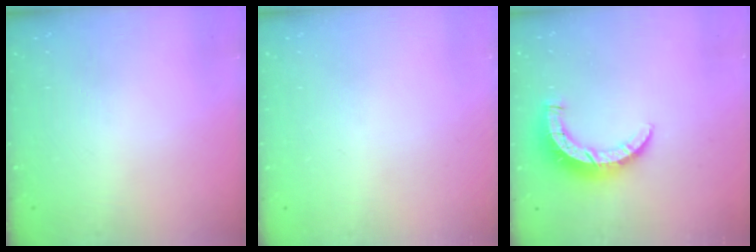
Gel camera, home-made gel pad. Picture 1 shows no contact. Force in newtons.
{"total": 0.0}
{"total": 7.8, "press": 7.8, "slide": 0.6}